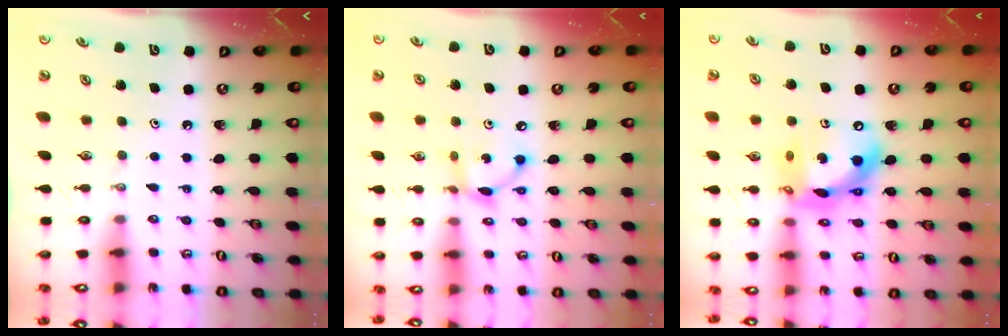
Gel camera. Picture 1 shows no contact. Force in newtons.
{"total": 8.0, "press": 8.0, "slide": 0.3}
{"total": 14.9, "press": 14.8, "slide": 1.6}